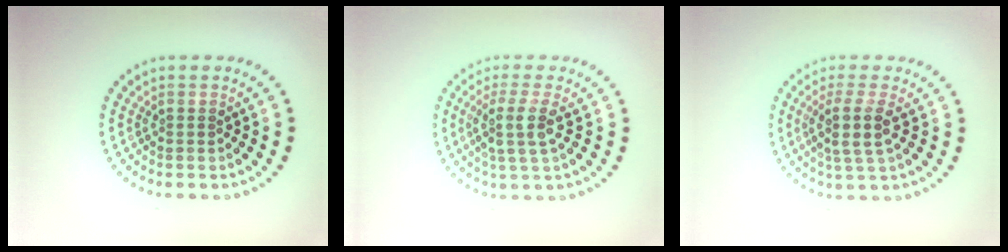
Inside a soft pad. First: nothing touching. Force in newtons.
{"total": 3.1, "press": 2.5, "slide": 2.0}
{"total": 2.9, "press": 2.4, "slide": 1.7}